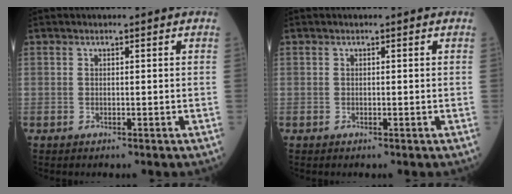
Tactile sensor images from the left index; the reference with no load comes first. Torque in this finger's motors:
{"motor_torque": [-0.19, 0.06, -0.03, -0.01]}